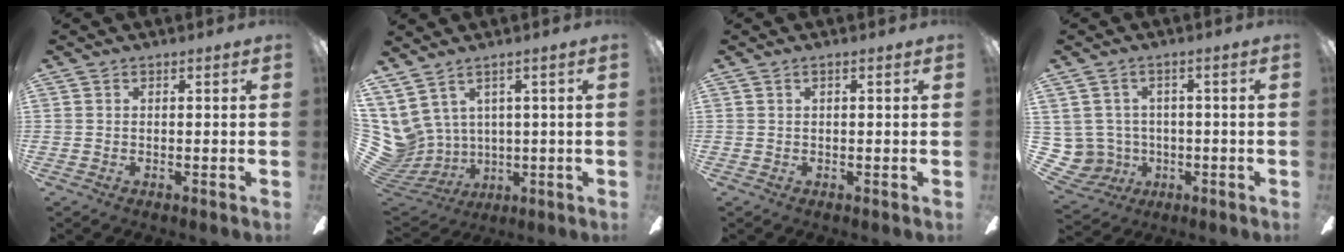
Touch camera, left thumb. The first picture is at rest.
{"total": 8.6, "force": [3.9, 7.1, 2.7], "torque": [-0.118, -0.038, 0.082]}
{"total": 0.6, "force": [0.3, 0.2, 0.5], "torque": [-0.010, 0.003, 0.004]}
{"total": 6.2, "force": [0.6, 6.1, 0.7], "torque": [-0.064, -0.009, 0.017]}